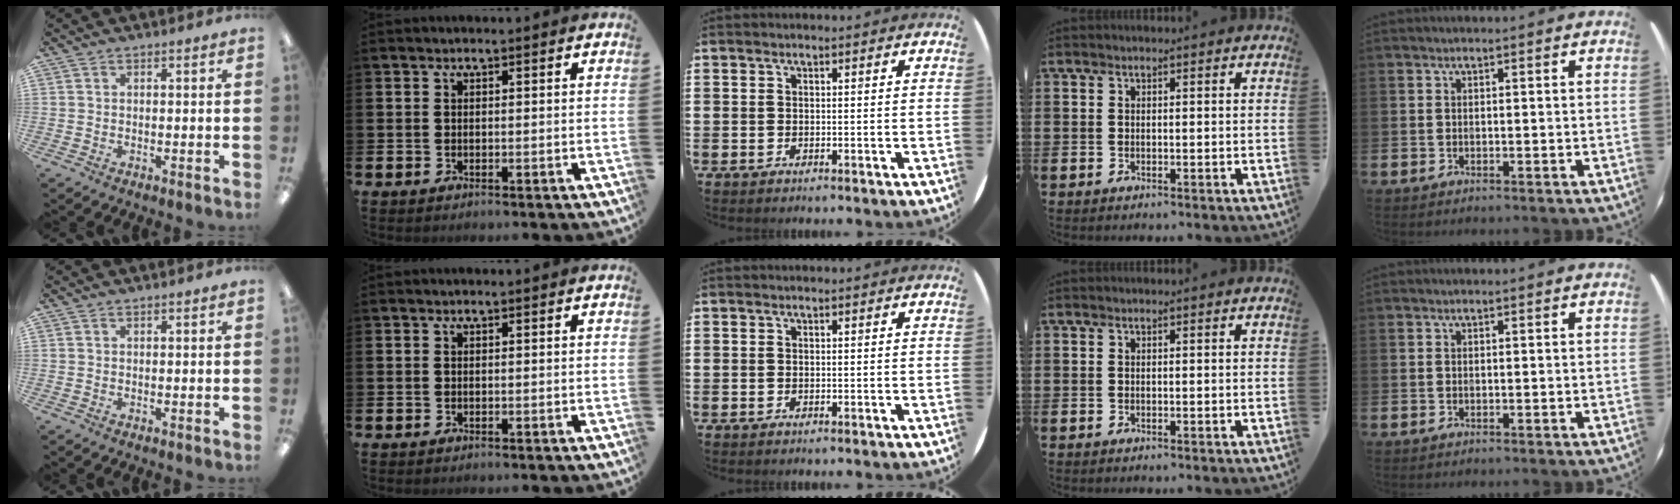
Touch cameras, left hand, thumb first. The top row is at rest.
{}